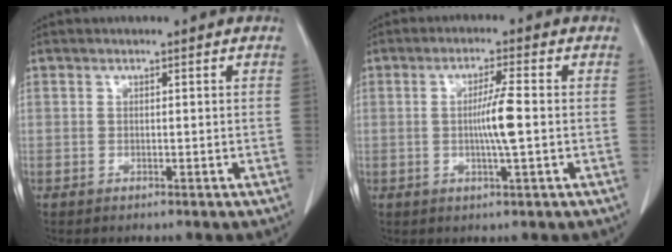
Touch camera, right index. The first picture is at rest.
{"total": 5.1, "force": [-0.3, -0.3, 5.1], "torque": [-0.092, -0.003, -0.006]}